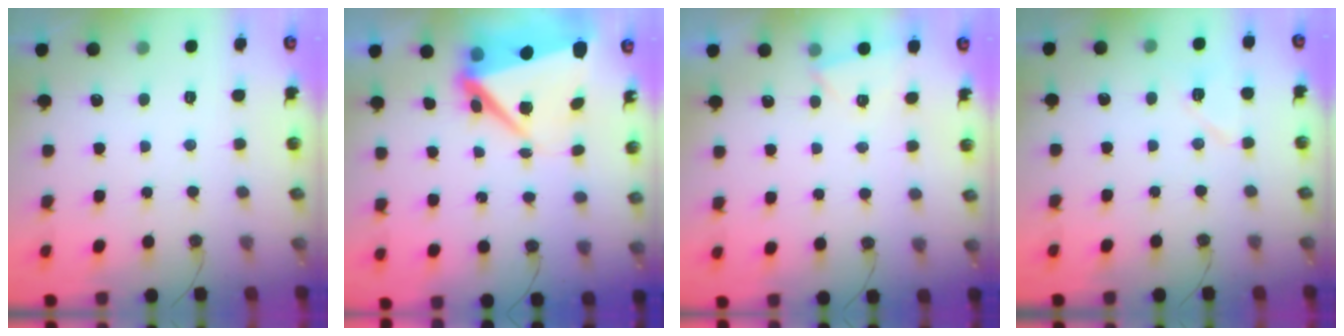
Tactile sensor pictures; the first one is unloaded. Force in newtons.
{"total": 10.2, "press": 8.8, "slide": 5.2}
{"total": 1.9, "press": 1.8, "slide": 0.6}
{"total": 6.8, "press": 6.7, "slide": 0.7}